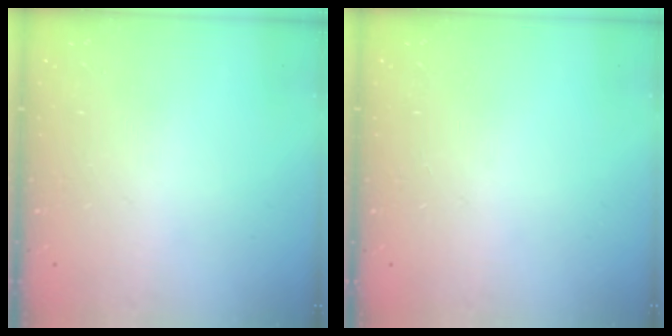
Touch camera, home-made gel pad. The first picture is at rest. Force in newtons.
{"total": 0.0}